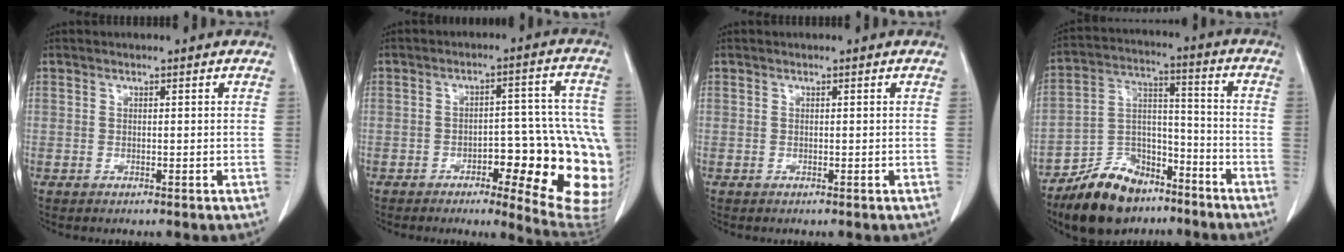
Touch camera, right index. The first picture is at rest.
{"total": 17.6, "force": [-5.1, 4.6, 16.2], "torque": [-0.118, 0.027, -0.044]}
{"total": 0.0}
{"total": 13.6, "force": [-10.4, 6.7, 5.6], "torque": [-0.104, 0.020, -0.182]}